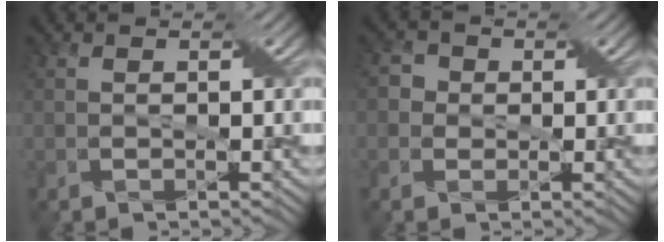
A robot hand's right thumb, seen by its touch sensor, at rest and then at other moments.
{"total": 2.2, "force": [0.0, 2.2, 0.4], "torque": [-0.011, 0.006, -0.008]}